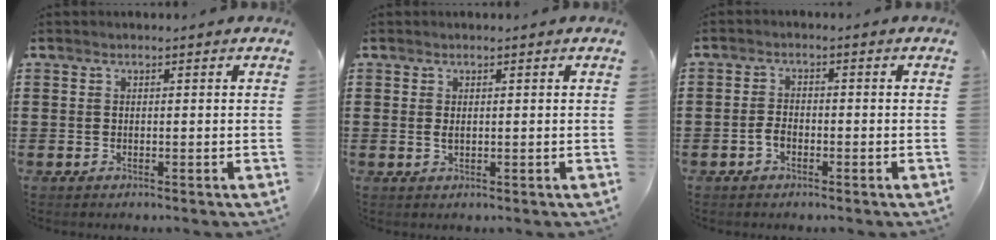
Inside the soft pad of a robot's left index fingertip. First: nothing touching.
{"total": 0.9, "force": [0.3, 0.4, 0.8], "torque": [-0.017, 0.003, 0.004]}
{"total": 2.1, "force": [-0.9, 1.2, 1.5], "torque": [-0.038, 0.001, -0.019]}